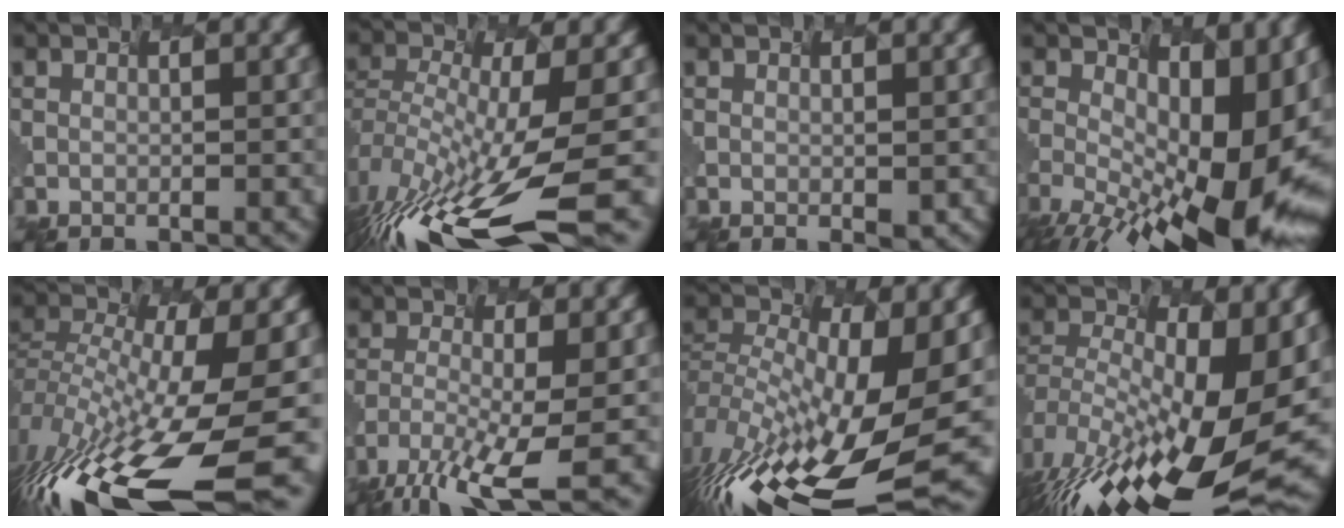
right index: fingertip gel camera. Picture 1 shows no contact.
{"total": 12.1, "force": [-7.4, 2.2, 9.3], "torque": [-0.238, -0.044, -0.081]}
{"total": 0.8, "force": [-0.3, -0.2, 0.7], "torque": [-0.010, -0.002, 0.020]}
{"total": 14.8, "force": [-3.0, 5.6, 13.3], "torque": [-0.208, -0.031, -0.002]}
{"total": 14.4, "force": [-9.0, 3.2, 10.7], "torque": [-0.269, -0.036, -0.115]}
{"total": 7.7, "force": [-6.0, 0.3, 4.9], "torque": [-0.112, -0.026, -0.082]}
{"total": 14.3, "force": [-7.2, 4.5, 11.5], "torque": [-0.293, -0.037, -0.089]}
{"total": 14.7, "force": [-4.8, 5.6, 12.8], "torque": [-0.276, -0.045, -0.031]}